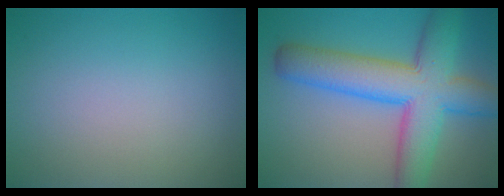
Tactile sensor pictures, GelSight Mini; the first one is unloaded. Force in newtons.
{"total": 9.7, "press": 9.7, "slide": 0.2}